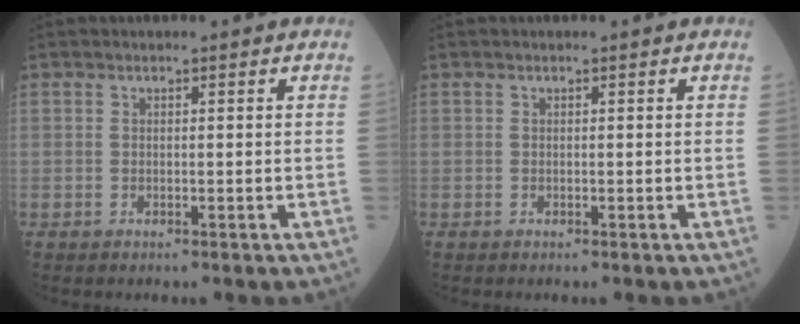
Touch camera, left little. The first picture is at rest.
{"total": 0.0}